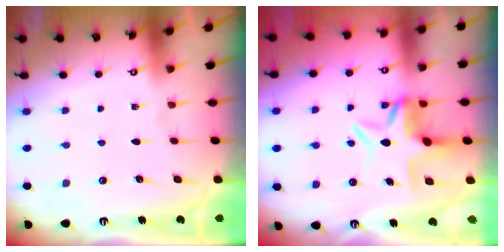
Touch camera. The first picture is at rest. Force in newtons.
{"total": 7.1, "press": 7.0, "slide": 0.8}